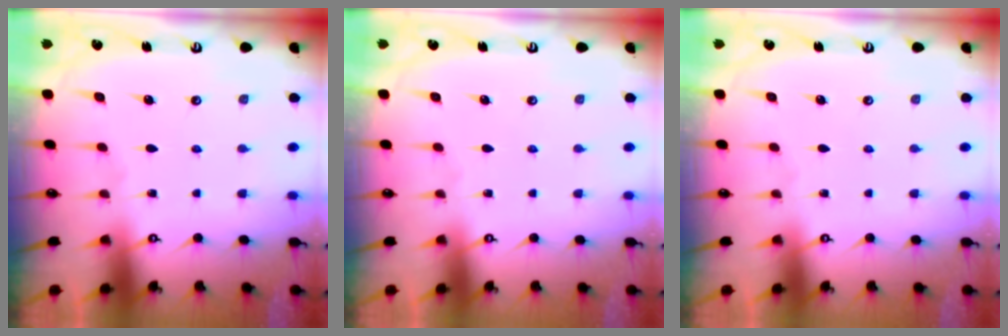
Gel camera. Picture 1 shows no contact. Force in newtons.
{"total": 0.0}
{"total": 0.0}